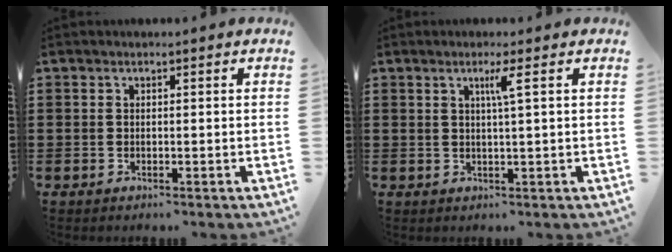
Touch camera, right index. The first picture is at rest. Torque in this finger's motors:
{"motor_torque": [0.49, -0.09, 0.17, 0.07]}